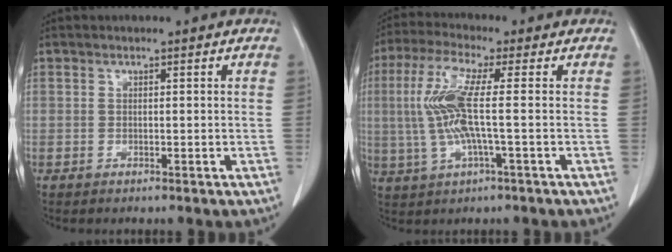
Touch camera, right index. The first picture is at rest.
{"total": 9.5, "force": [0.3, 1.1, 9.4], "torque": [-0.211, 0.012, 0.001]}